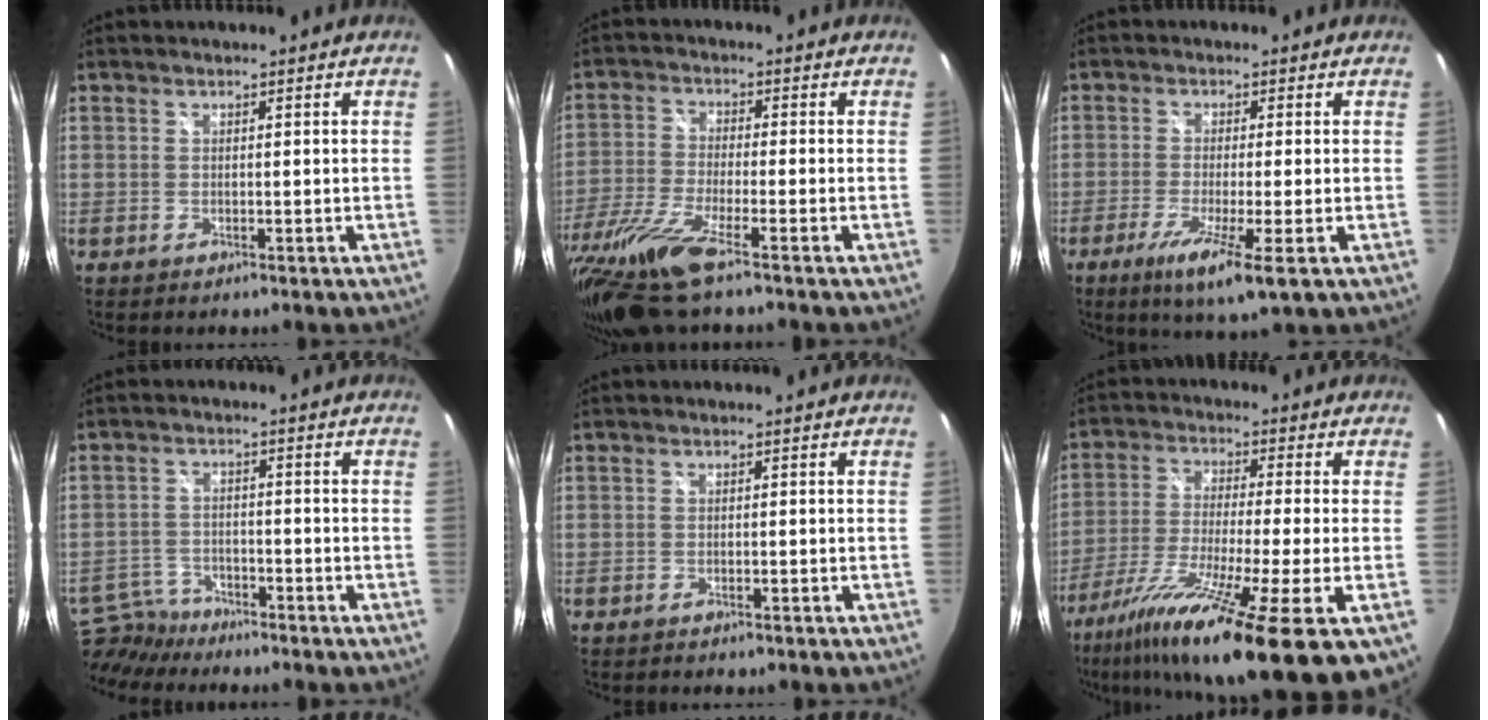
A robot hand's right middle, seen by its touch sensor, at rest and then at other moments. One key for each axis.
{"total": 12.9, "fx": -9.2, "fy": 1.2, "fz": 9.0, "tx": -0.205, "ty": -0.048, "tz": -0.175}
{"total": 8.1, "fx": -3.8, "fy": 0.1, "fz": 7.2, "tx": -0.147, "ty": -0.029, "tz": -0.068}
{"total": 7.7, "fx": -6.9, "fy": 2.9, "fz": 1.7, "tx": -0.053, "ty": 0.005, "tz": -0.127}
{"total": 1.4, "fx": -1.1, "fy": 0.6, "fz": 0.5, "tx": -0.012, "ty": -0.004, "tz": -0.015}
{"total": 20.9, "fx": -10.5, "fy": 2.0, "fz": 18.0, "tx": -0.327, "ty": -0.074, "tz": -0.182}